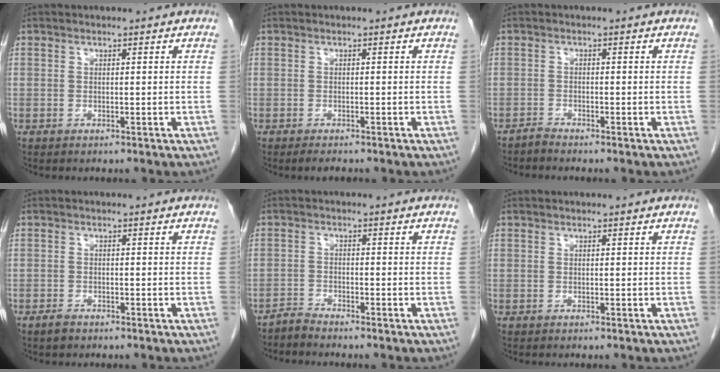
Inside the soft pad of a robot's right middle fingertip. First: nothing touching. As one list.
[{"total": 1.8, "force": [-1.5, 0.3, 1.0], "torque": [-0.013, -0.005, -0.019]}, {"total": 1.0, "force": [-0.9, -0.3, -0.1], "torque": [0.002, -0.003, -0.019]}, {"total": 1.2, "force": [-0.9, 0.6, 0.5], "torque": [-0.014, 0.001, -0.014]}, {"total": 1.8, "force": [-1.7, -0.4, -0.3], "torque": [0.010, -0.007, -0.036]}, {"total": 0.0}]